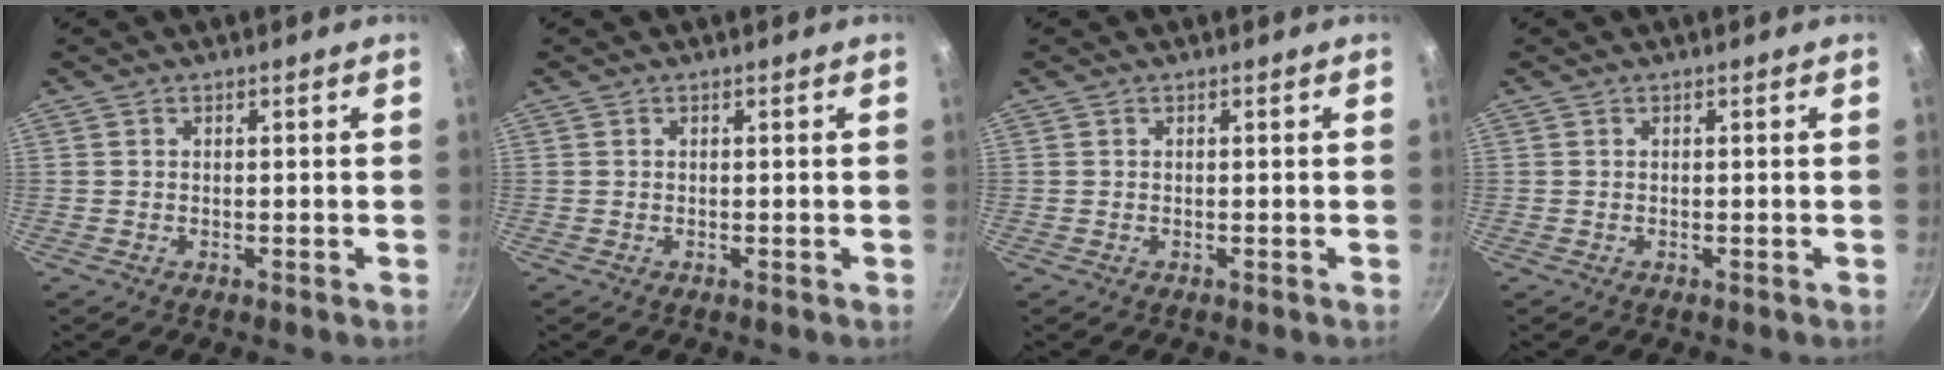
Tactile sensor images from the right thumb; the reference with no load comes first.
{"total": 0.0}
{"total": 0.0}
{"total": 0.0}